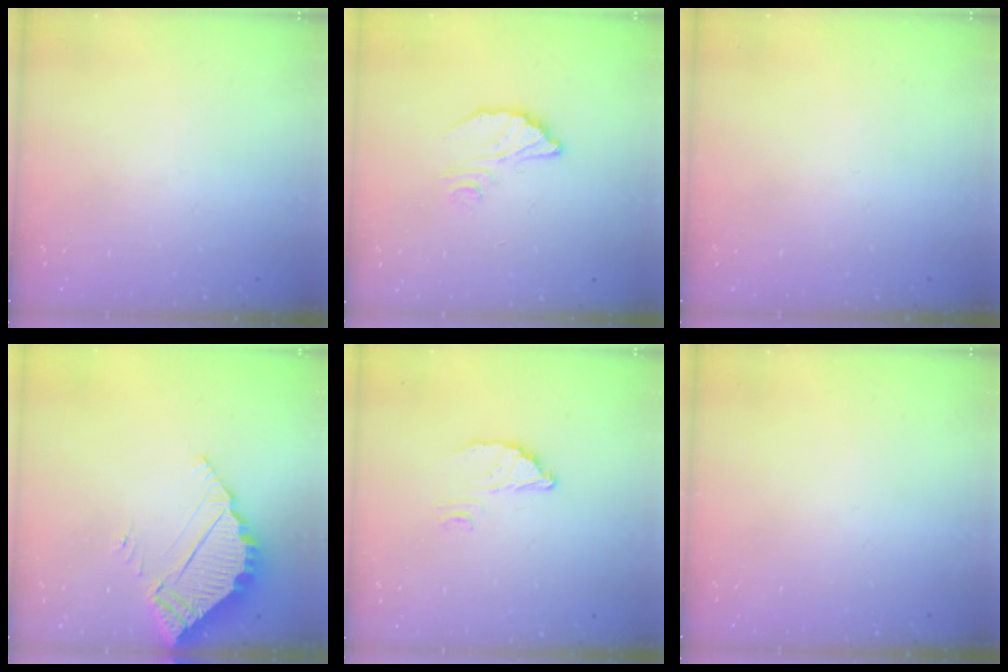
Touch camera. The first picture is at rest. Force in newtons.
{"total": 4.8, "press": 4.8, "slide": 0.2}
{"total": 0.0}
{"total": 4.7, "press": 4.7, "slide": 0.3}
{"total": 3.2, "press": 3.2, "slide": 0.2}
{"total": 0.0}